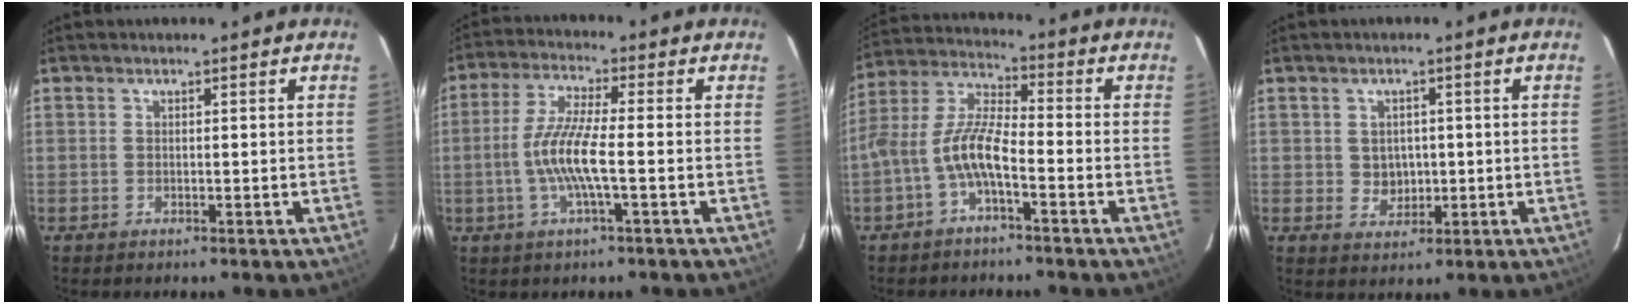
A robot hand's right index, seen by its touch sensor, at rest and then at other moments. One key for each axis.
{"total": 8.7, "fx": -2.0, "fy": 0.6, "fz": 8.4, "tx": -0.175, "ty": -0.001, "tz": -0.040}
{"total": 8.0, "fx": -3.5, "fy": 2.1, "fz": 6.9, "tx": -0.157, "ty": 0.015, "tz": -0.071}
{"total": 3.7, "fx": 0.2, "fy": 3.4, "fz": 1.3, "tx": -0.023, "ty": 0.007, "tz": 0.011}